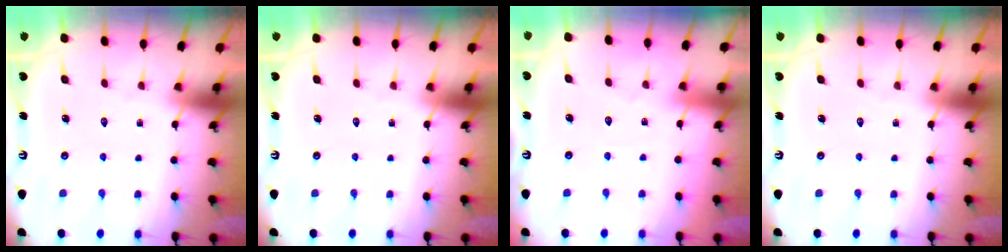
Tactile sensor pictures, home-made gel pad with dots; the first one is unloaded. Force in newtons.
{"total": 0.0}
{"total": 1.8, "press": 1.7, "slide": 0.2}
{"total": 0.0}